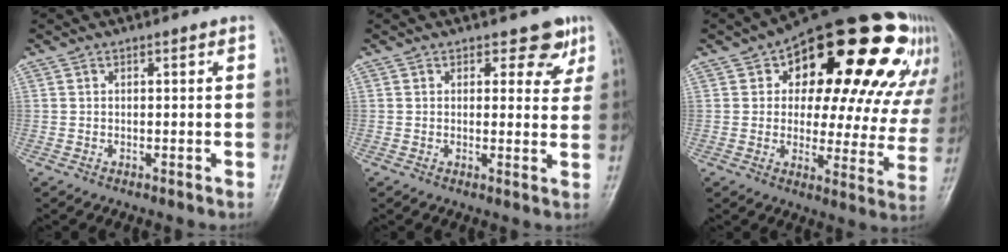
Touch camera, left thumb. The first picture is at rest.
{"total": 4.7, "force": [2.9, 3.1, 2.1], "torque": [0.013, -0.012, 0.028]}
{"total": 28.9, "force": [13.5, 14.1, 21.4], "torque": [-0.234, 0.012, 0.184]}